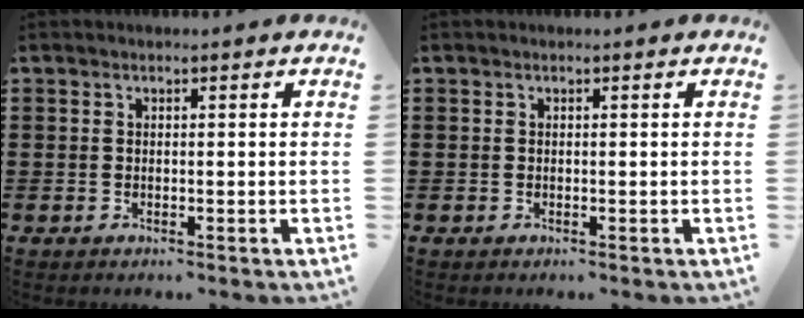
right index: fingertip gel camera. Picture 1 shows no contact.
{"total": 0.0}